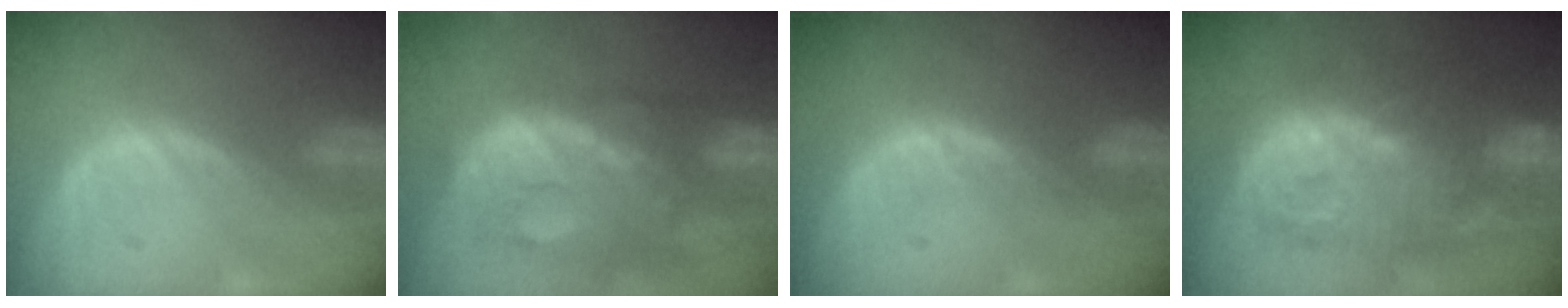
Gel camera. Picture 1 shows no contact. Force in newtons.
{"total": 13.7, "press": 11.1, "slide": 8.0}
{"total": 1.7, "press": 1.7, "slide": 0.1}
{"total": 13.5, "press": 13.5, "slide": 1.3}